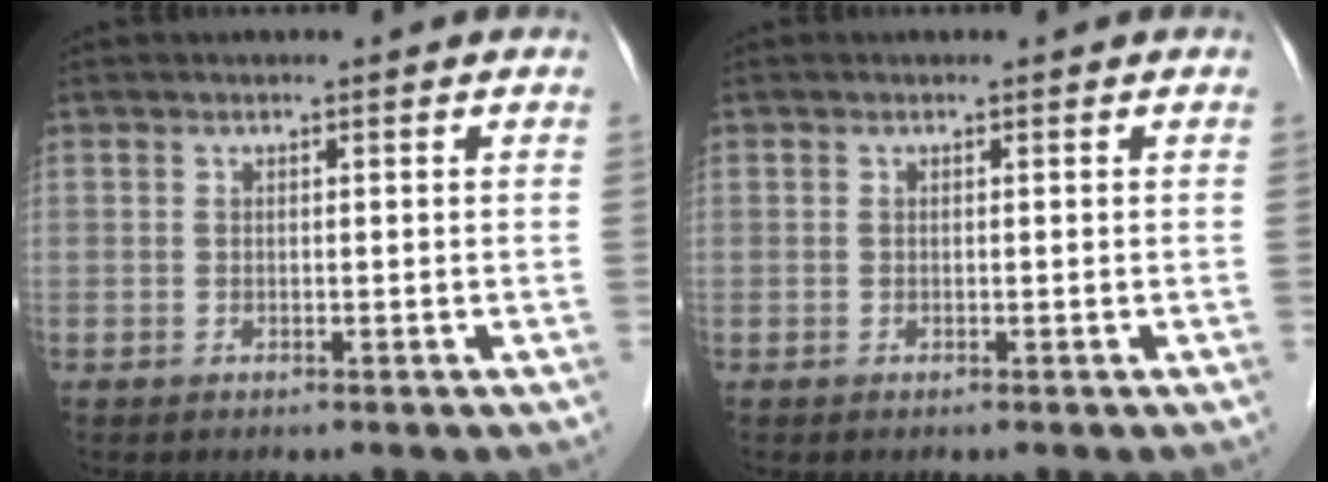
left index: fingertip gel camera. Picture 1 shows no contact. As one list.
[{"total": 0.0}]